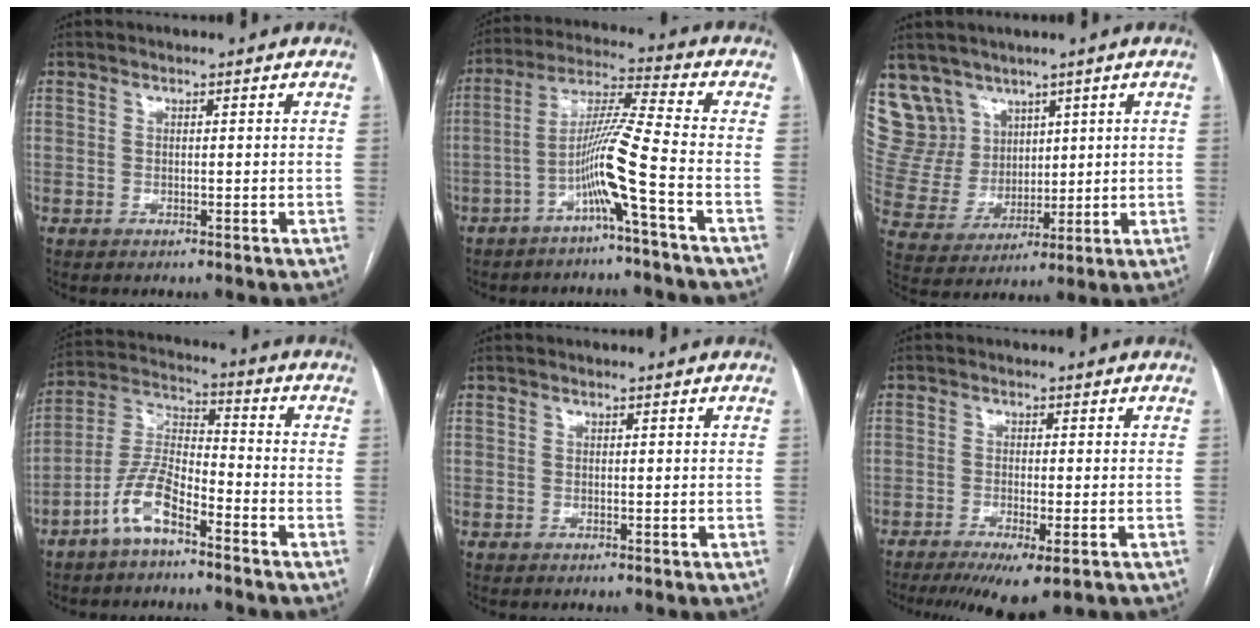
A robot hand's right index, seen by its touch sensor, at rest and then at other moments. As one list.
[{"total": 9.0, "force": [-3.9, -2.0, 7.9], "torque": [-0.156, 0.011, -0.076]}, {"total": 9.9, "force": [7.0, 7.0, 0.4], "torque": [-0.021, 0.030, 0.159]}, {"total": 8.8, "force": [-5.5, 2.6, 6.4], "torque": [-0.144, 0.009, -0.114]}, {"total": 0.0}, {"total": 8.3, "force": [-5.4, 1.1, 6.2], "torque": [-0.094, -0.022, -0.084]}]